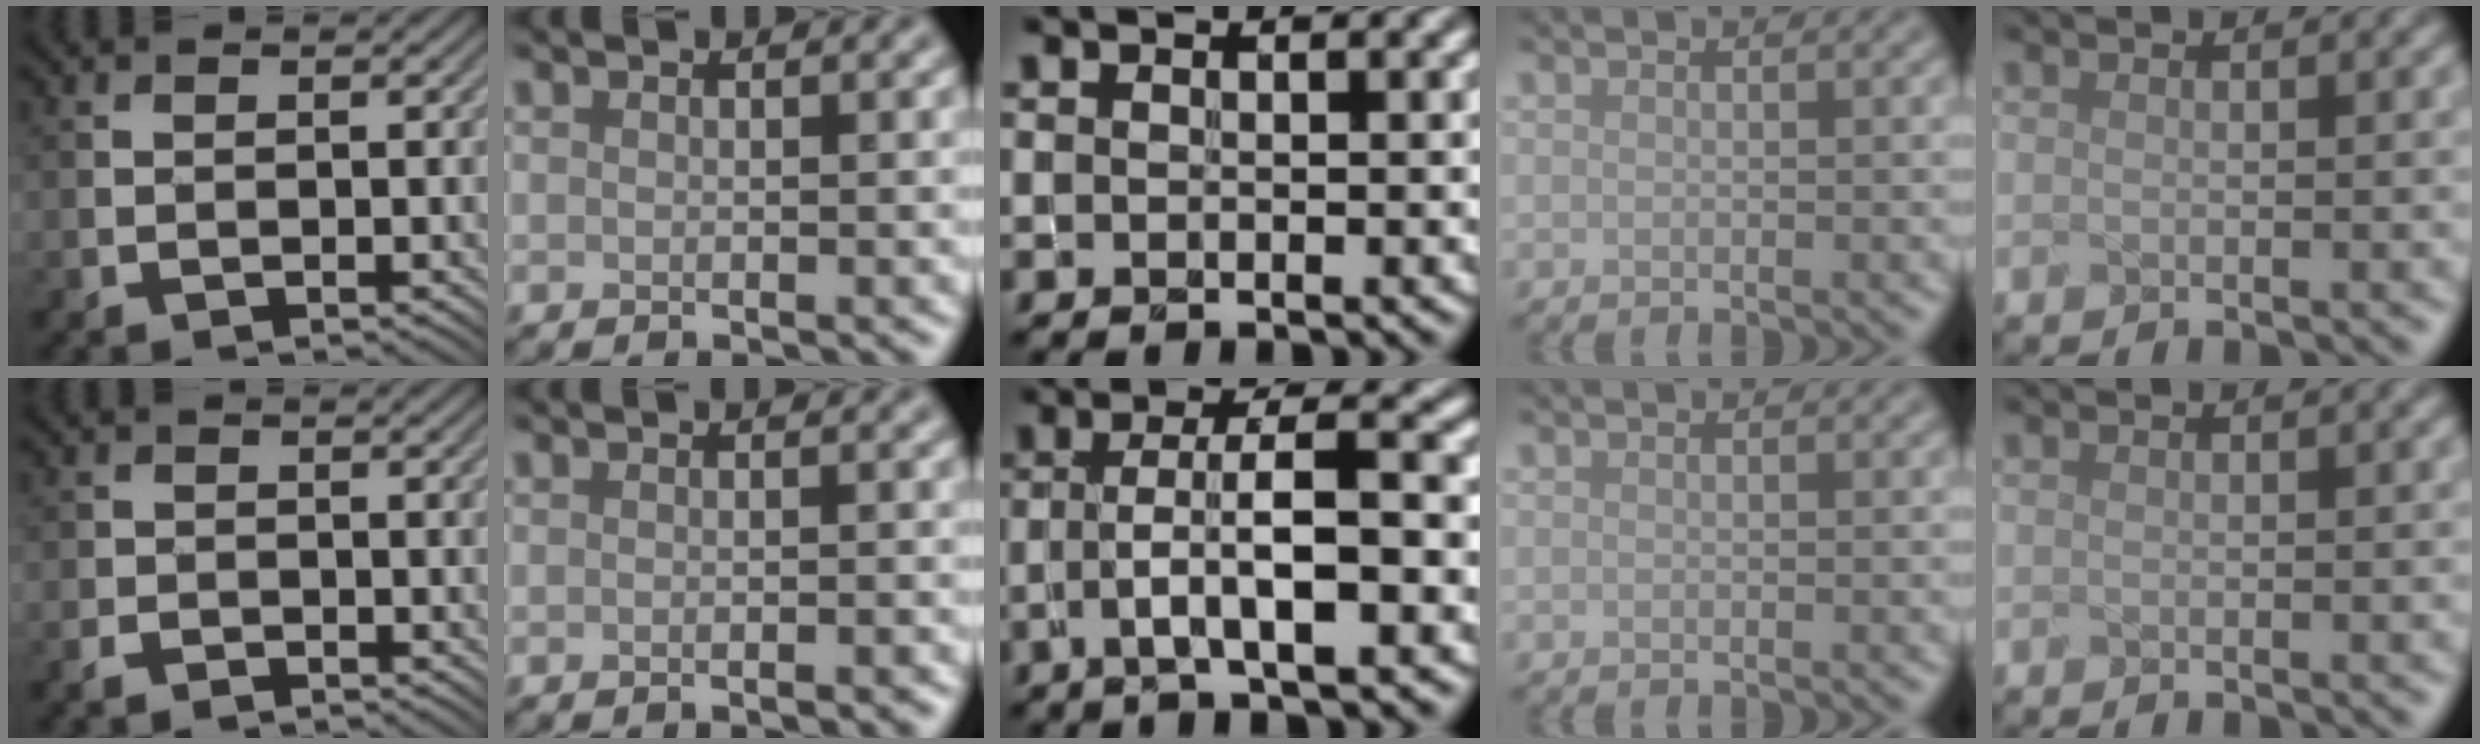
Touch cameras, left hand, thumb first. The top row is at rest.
{"thumb": {"total": 2.0, "force": [-1.6, 1.0, 0.7], "torque": [-0.015, 0.002, -0.035]}, "index": {"total": 1.2, "force": [-0.6, 0.2, 1.0], "torque": [-0.010, -0.001, -0.011]}, "middle": {"total": 6.3, "force": [-1.2, 1.2, 6.0], "torque": [-0.107, 0.010, -0.024]}}